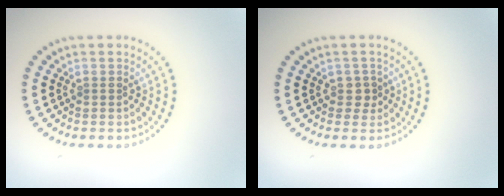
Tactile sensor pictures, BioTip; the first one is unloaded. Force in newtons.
{"total": 1.2, "press": 1.1, "slide": 0.6}